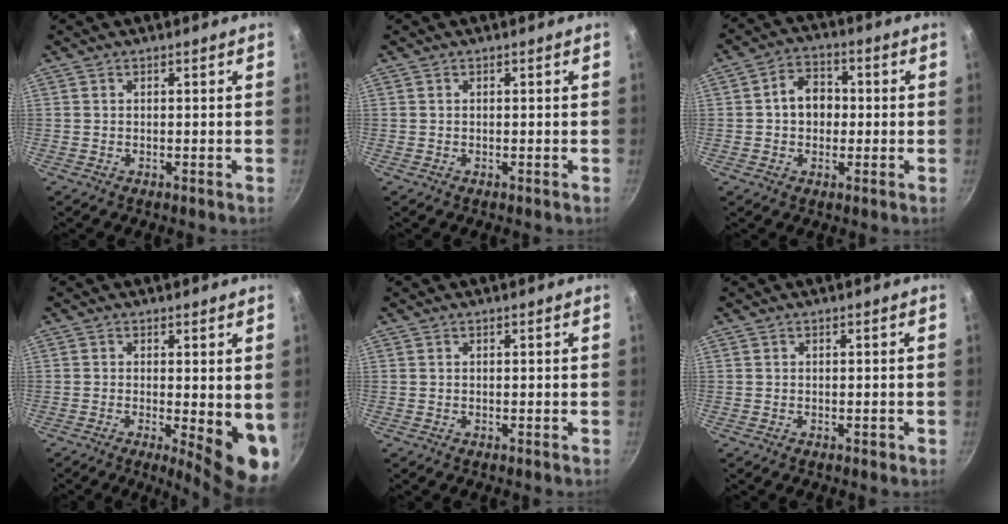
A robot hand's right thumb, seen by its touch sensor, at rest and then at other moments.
{"total": 0.0}
{"total": 7.4, "force": [0.1, 5.8, 4.5], "torque": [-0.041, 0.016, -0.008]}
{"total": 9.6, "force": [-1.2, 2.9, 9.0], "torque": [-0.102, -0.014, -0.010]}
{"total": 0.0}
{"total": 0.8, "force": [-0.4, 0.4, 0.6], "torque": [-0.007, 0.004, -0.004]}